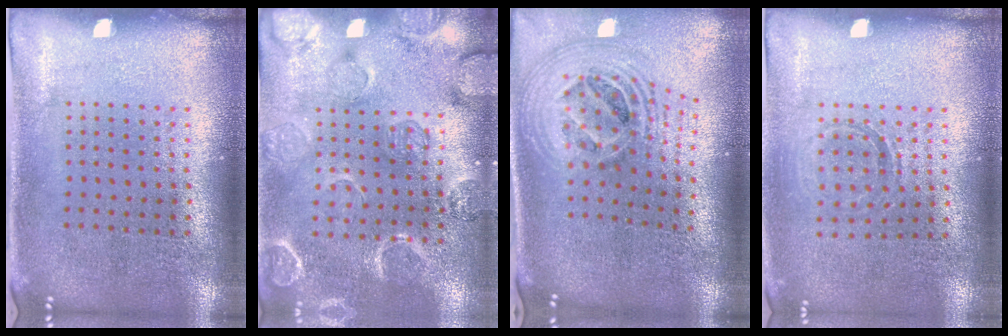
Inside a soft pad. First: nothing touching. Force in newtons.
{"total": 2.3, "press": 2.2, "slide": 0.6}
{"total": 2.7, "press": 1.9, "slide": 1.9}
{"total": 0.8, "press": 0.8, "slide": 0.3}